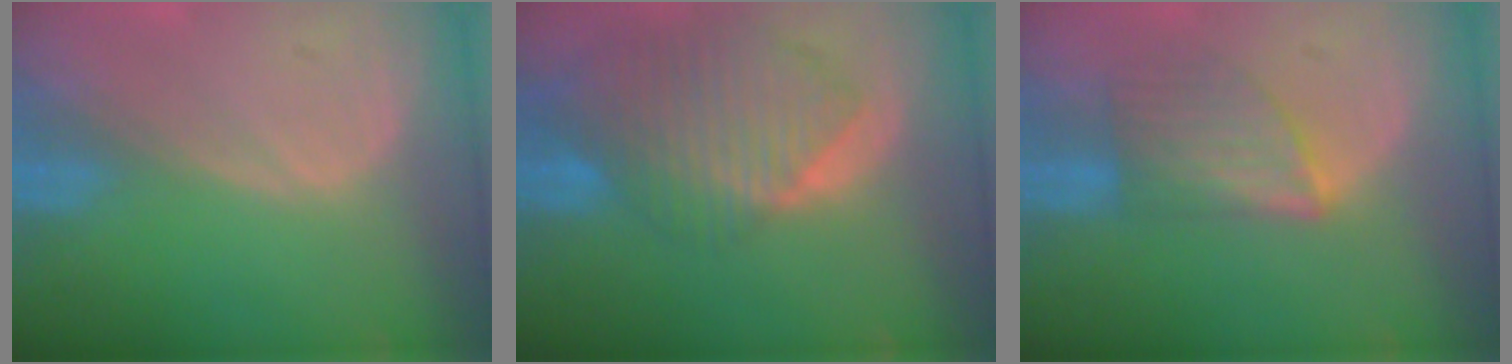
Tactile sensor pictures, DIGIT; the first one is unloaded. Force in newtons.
{"total": 10.5, "press": 9.1, "slide": 5.2}
{"total": 6.0, "press": 6.0, "slide": 1.0}